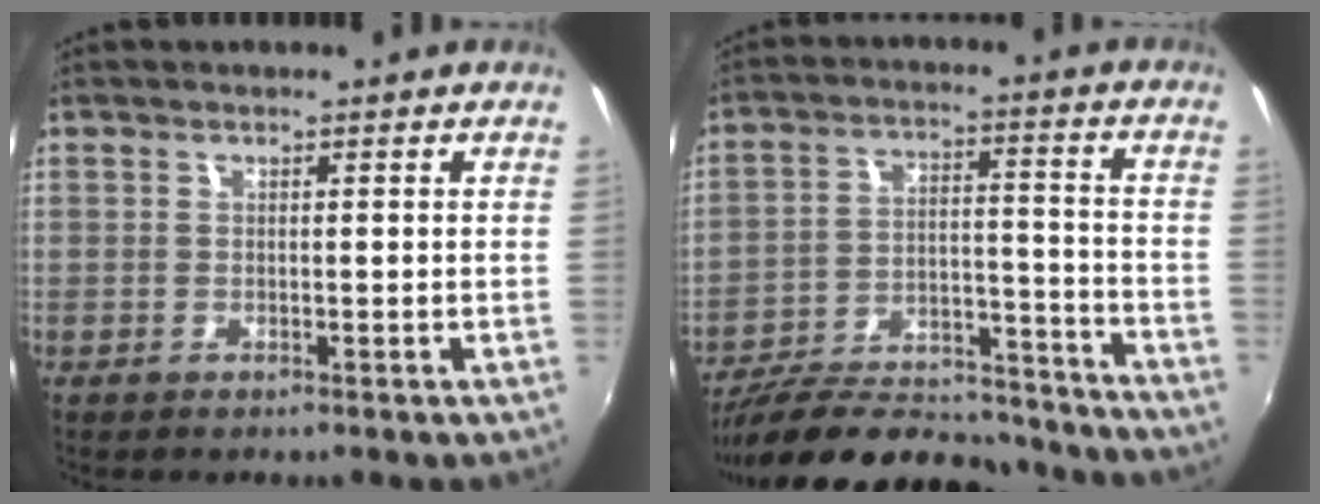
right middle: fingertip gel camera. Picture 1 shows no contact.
{"total": 24.6, "force": [-21.4, 7.2, 9.8], "torque": [-0.176, 0.007, -0.297]}